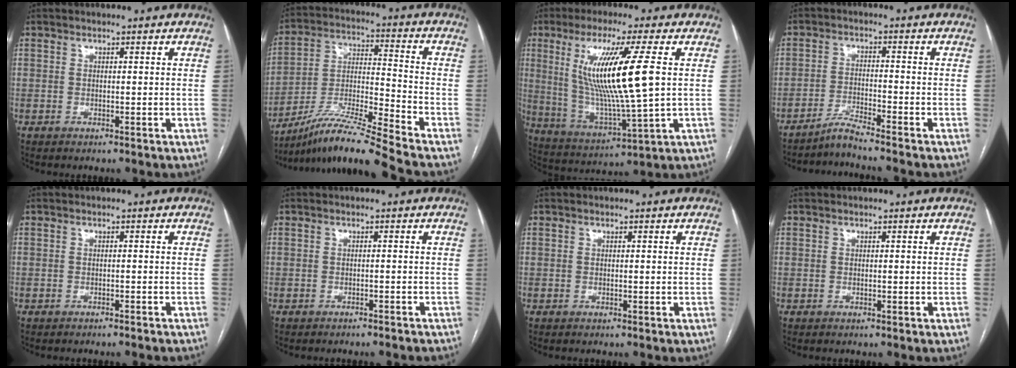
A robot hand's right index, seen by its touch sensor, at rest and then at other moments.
{"total": 16.0, "force": [-13.8, -2.5, 7.7], "torque": [-0.149, -0.005, -0.251]}
{"total": 16.5, "force": [3.2, 0.4, 16.2], "torque": [-0.322, -0.014, 0.061]}
{"total": 3.9, "force": [-3.6, -1.4, 0.9], "torque": [-0.022, -0.018, -0.070]}
{"total": 3.3, "force": [-3.1, 0.3, 1.2], "torque": [-0.019, -0.001, -0.036]}
{"total": 5.1, "force": [-4.8, 0.9, 1.5], "torque": [-0.021, -0.007, -0.051]}
{"total": 0.0}
{"total": 0.0}